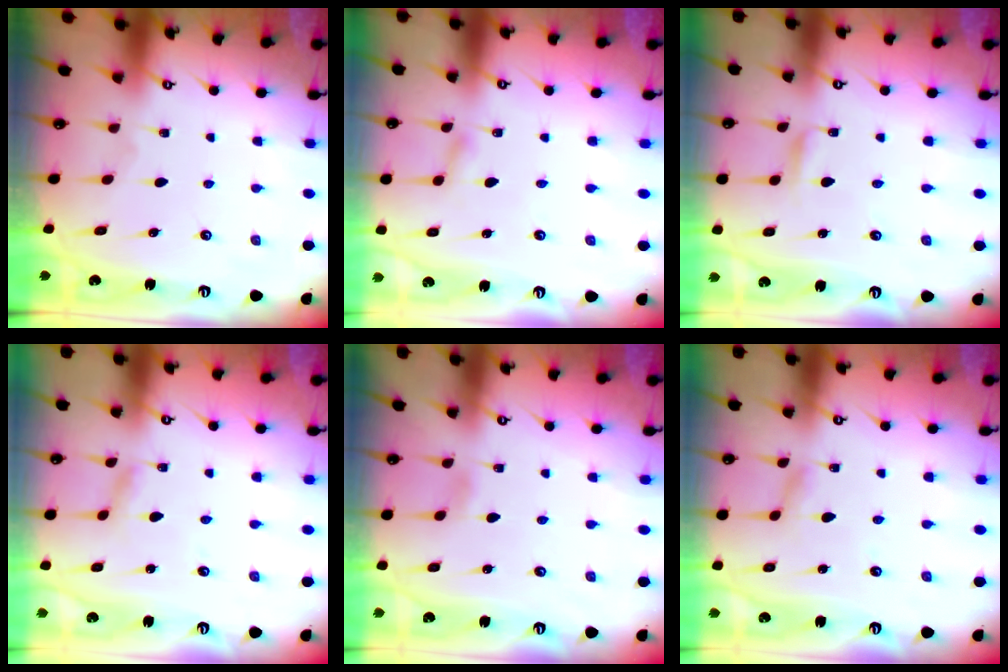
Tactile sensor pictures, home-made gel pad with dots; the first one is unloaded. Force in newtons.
{"total": 1.8, "press": 1.8, "slide": 0.2}
{"total": 1.6, "press": 1.6, "slide": 0.2}
{"total": 1.9, "press": 1.9, "slide": 0.1}
{"total": 2.1, "press": 2.1, "slide": 0.2}
{"total": 2.4, "press": 2.4, "slide": 0.3}